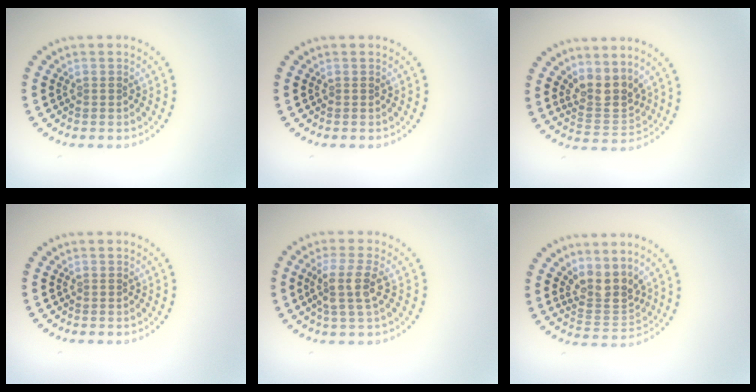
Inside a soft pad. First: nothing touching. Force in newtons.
{"total": 0.0}
{"total": 3.2, "press": 2.5, "slide": 1.9}
{"total": 0.0}
{"total": 3.1, "press": 2.4, "slide": 1.9}
{"total": 3.4, "press": 2.5, "slide": 2.2}